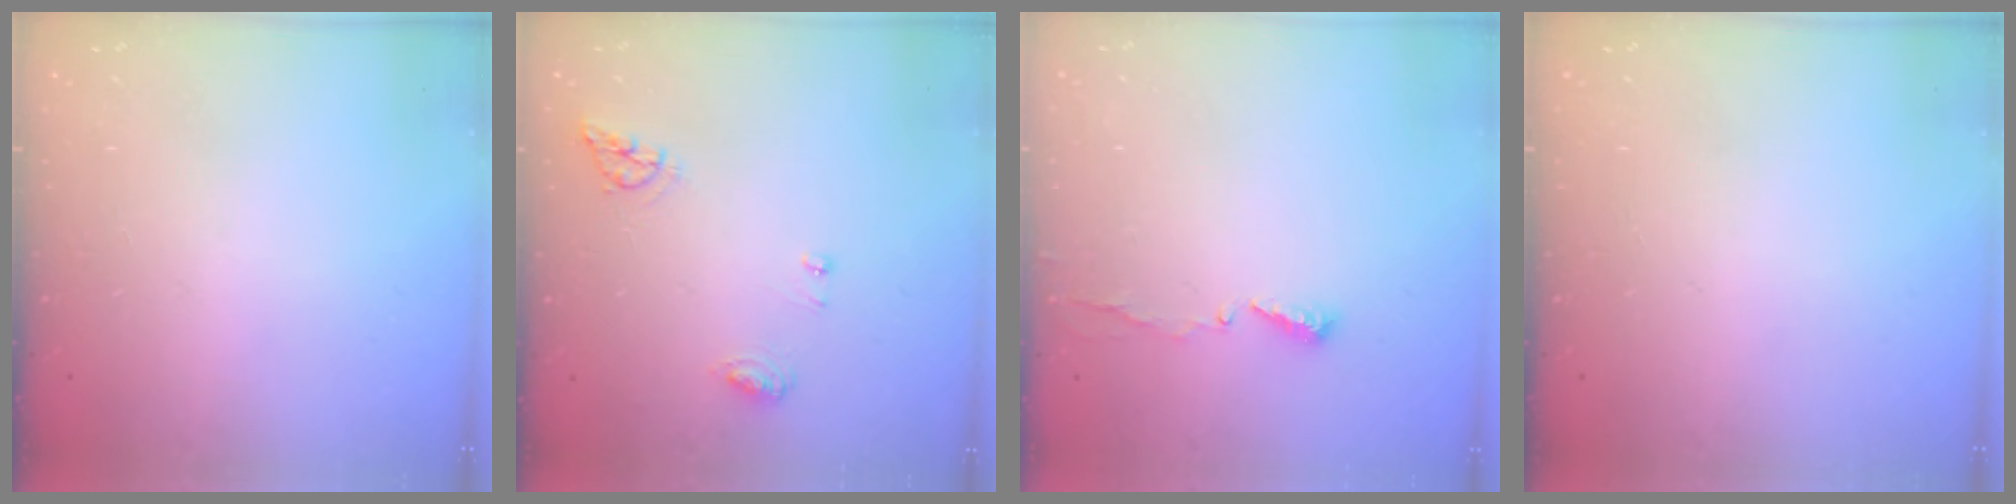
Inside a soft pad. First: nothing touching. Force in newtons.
{"total": 6.6, "press": 6.5, "slide": 0.6}
{"total": 4.8, "press": 4.8, "slide": 0.3}
{"total": 0.0}